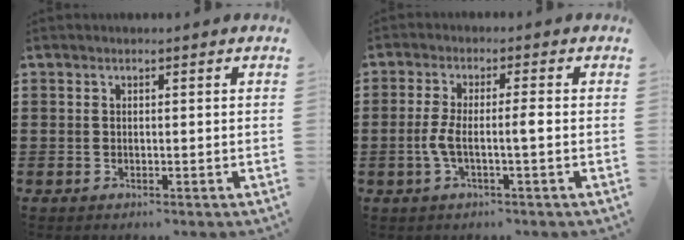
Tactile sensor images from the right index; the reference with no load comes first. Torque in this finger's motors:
{"motor_torque": [-0.16, 0.06, 0.39, 0.04]}